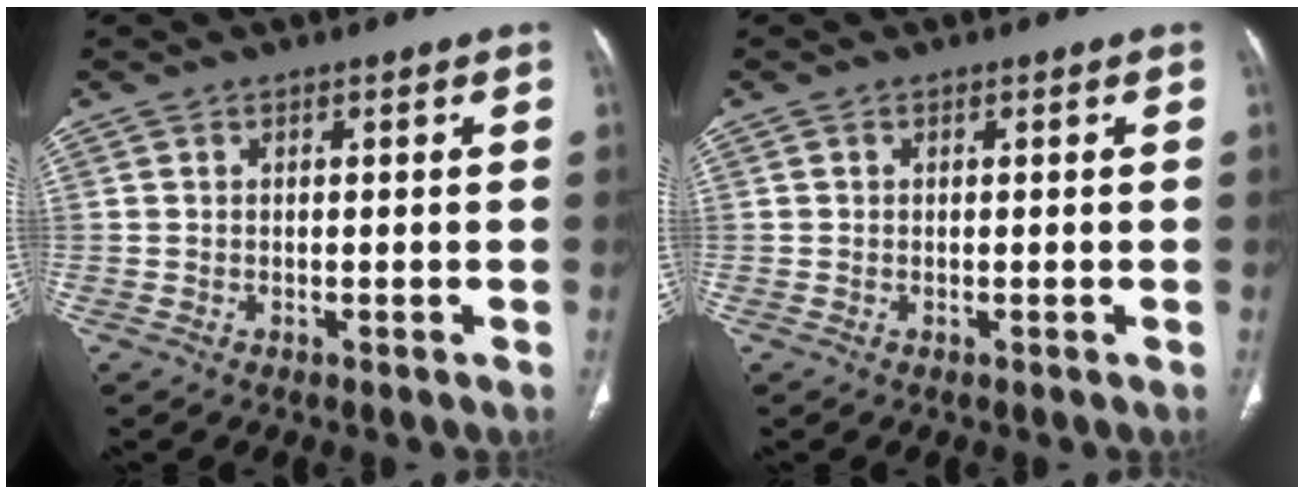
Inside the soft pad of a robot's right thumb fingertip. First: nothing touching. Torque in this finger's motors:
{"motor_torque": [-0.14, 0.11, -0.21, 0.15, 0.02]}